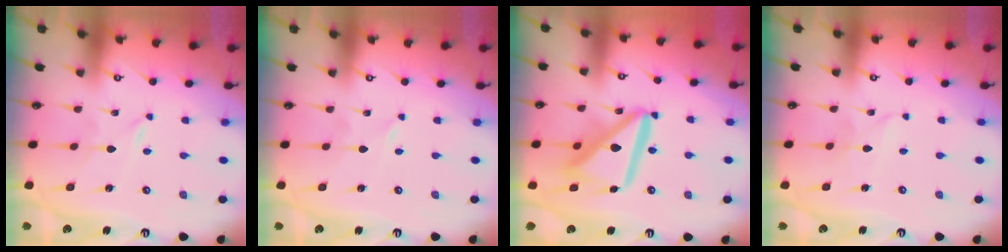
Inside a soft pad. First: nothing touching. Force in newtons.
{"total": 0.0}
{"total": 16.9, "press": 16.8, "slide": 2.0}
{"total": 2.8, "press": 2.8, "slide": 0.2}